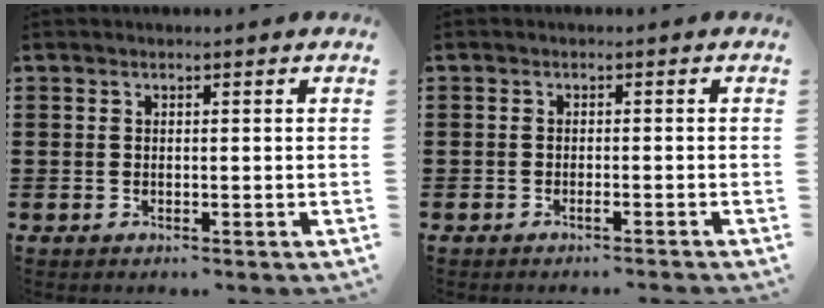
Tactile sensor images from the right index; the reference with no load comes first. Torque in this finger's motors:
{"motor_torque": [1.49, 0.65, 0.01, 0.00]}